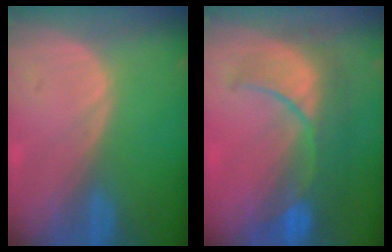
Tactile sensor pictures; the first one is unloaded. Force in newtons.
{"total": 9.5, "press": 9.1, "slide": 2.7}